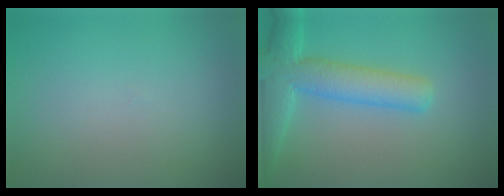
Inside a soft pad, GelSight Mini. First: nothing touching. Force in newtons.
{"total": 6.2, "press": 6.2, "slide": 0.3}